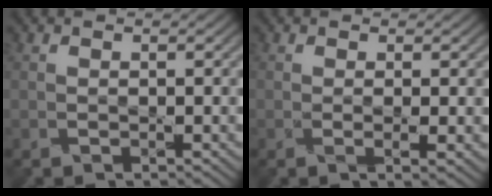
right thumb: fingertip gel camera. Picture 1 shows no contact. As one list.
[{"total": 1.7, "force": [0.0, 0.2, 1.7], "torque": [-0.036, -0.003, -0.001]}]